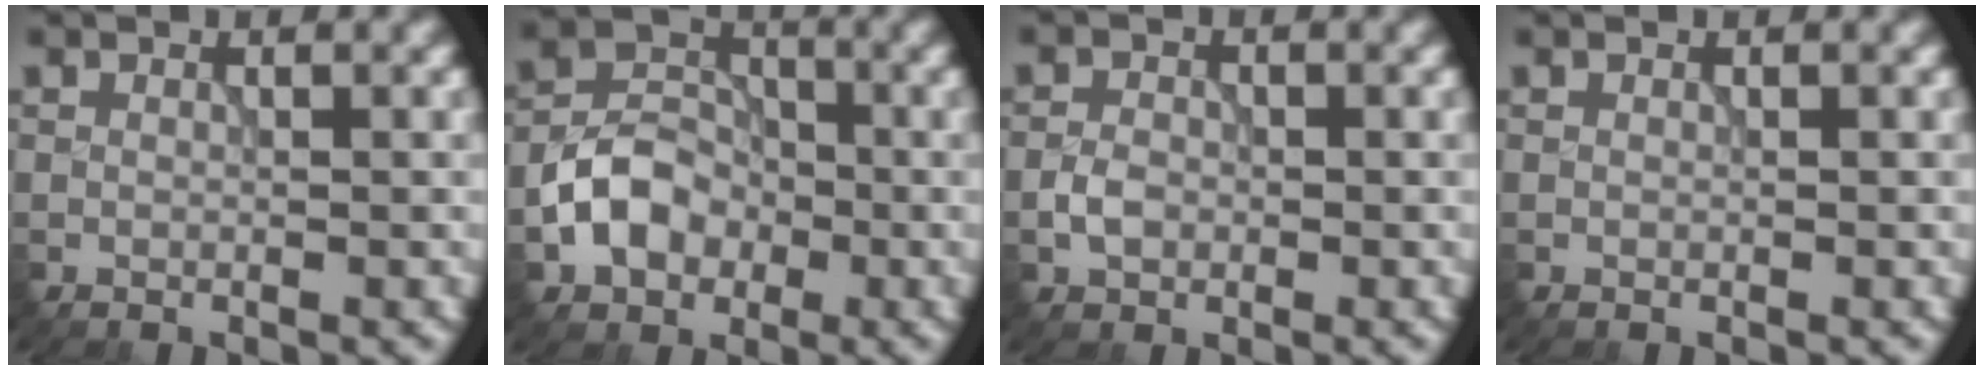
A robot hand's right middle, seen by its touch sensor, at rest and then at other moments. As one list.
[{"total": 4.8, "force": [-1.8, 3.7, 2.5], "torque": [-0.043, 0.006, -0.038]}, {"total": 1.8, "force": [-0.6, 1.4, 1.1], "torque": [-0.021, 0.002, -0.016]}, {"total": 0.0}]